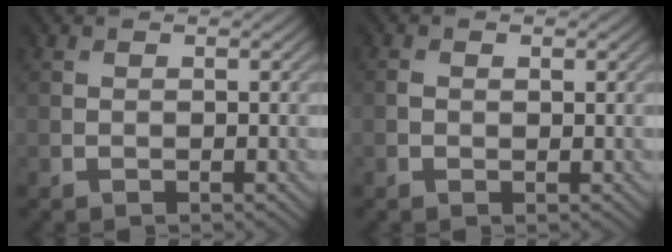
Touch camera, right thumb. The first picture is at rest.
{"total": 0.8, "force": [0.2, 0.5, 0.6], "torque": [-0.010, 0.000, 0.001]}